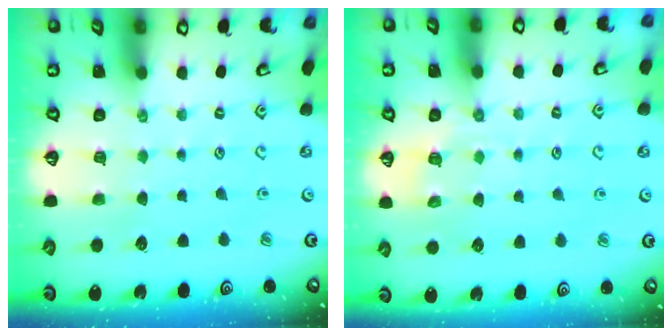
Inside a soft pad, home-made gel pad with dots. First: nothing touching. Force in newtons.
{"total": 5.2, "press": 5.1, "slide": 1.1}